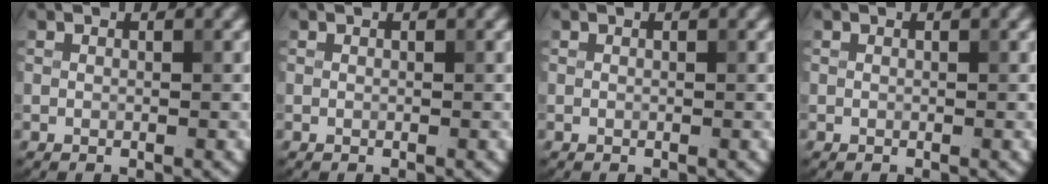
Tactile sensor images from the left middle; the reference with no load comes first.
{"total": 0.0}
{"total": 0.0}
{"total": 0.0}